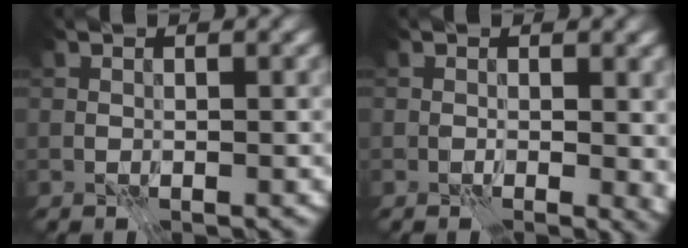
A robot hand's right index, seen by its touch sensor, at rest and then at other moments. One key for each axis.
{"total": 2.0, "fx": 0.3, "fy": 1.2, "fz": 1.5, "tx": -0.011, "ty": -0.006, "tz": 0.005}